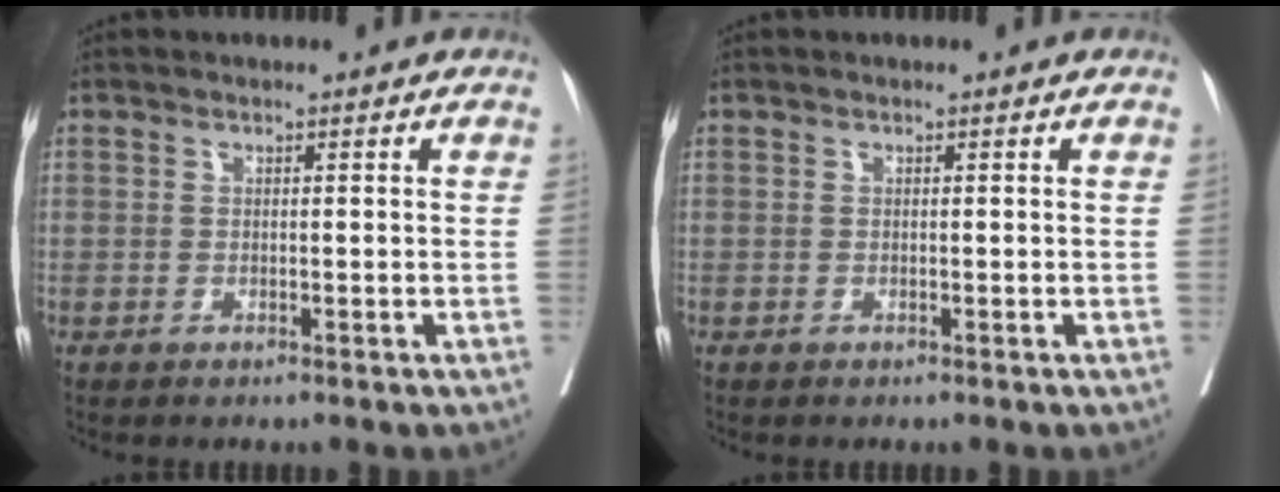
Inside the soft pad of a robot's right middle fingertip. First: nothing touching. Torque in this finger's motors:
{"motor_torque": [-0.01, -0.02, 0.00, 0.00]}